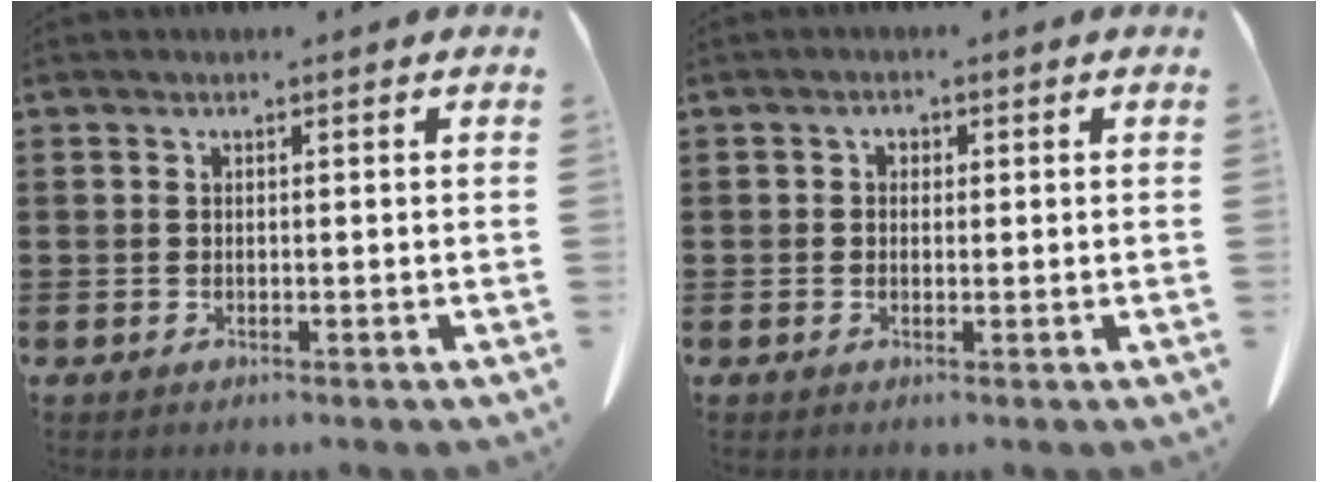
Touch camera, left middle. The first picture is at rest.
{"total": 1.1, "force": [0.1, 0.9, 0.6], "torque": [-0.015, 0.006, 0.001]}